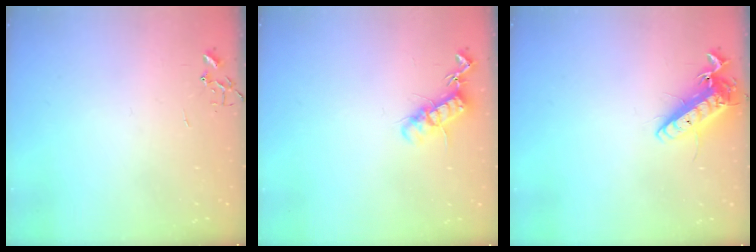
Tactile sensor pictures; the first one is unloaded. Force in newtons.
{"total": 12.5, "press": 12.5, "slide": 0.4}
{"total": 14.0, "press": 13.9, "slide": 2.0}